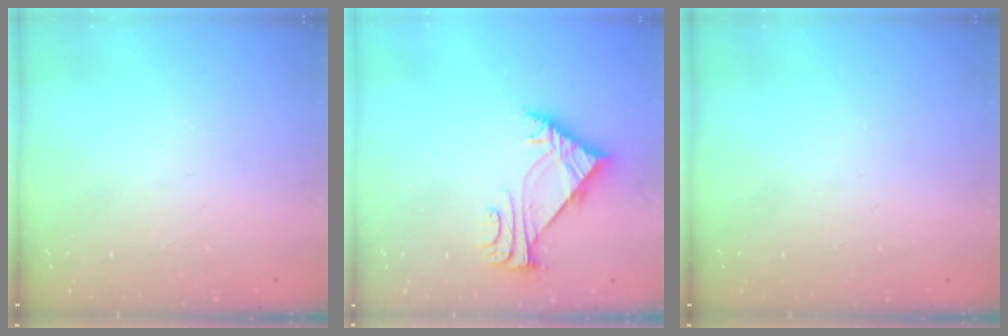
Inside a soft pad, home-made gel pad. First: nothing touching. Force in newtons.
{"total": 6.1, "press": 6.0, "slide": 1.2}
{"total": 0.0}